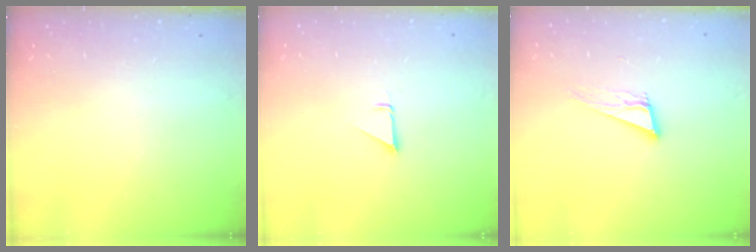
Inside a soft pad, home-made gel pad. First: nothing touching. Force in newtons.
{"total": 1.5, "press": 1.5, "slide": 0.1}
{"total": 10.9, "press": 10.4, "slide": 3.3}